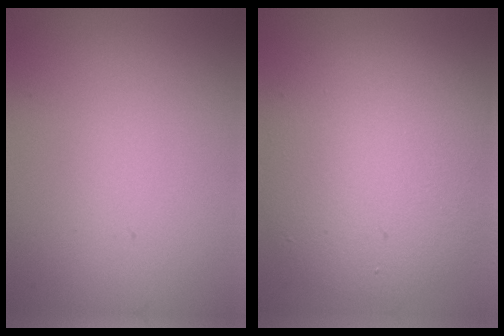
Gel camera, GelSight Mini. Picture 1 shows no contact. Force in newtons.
{"total": 8.4, "press": 8.4, "slide": 0.2}